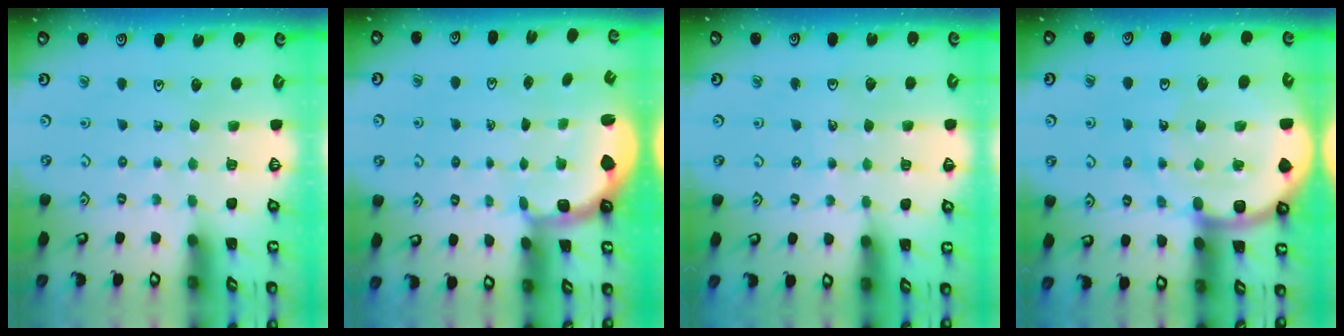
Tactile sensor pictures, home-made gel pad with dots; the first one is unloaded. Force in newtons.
{"total": 2.4, "press": 1.2, "slide": 2.1}
{"total": 3.6, "press": 3.4, "slide": 1.1}
{"total": 12.4, "press": 12.4, "slide": 1.4}